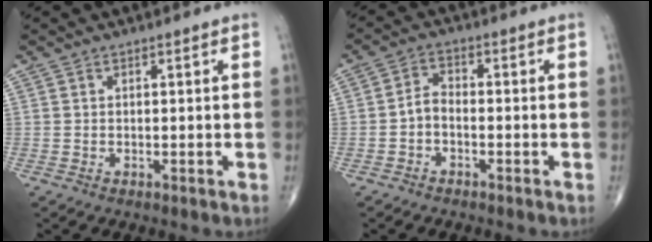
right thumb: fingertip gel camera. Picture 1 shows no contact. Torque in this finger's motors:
{"motor_torque": [-0.15, 0.25, -0.03, 0.25, 0.06]}